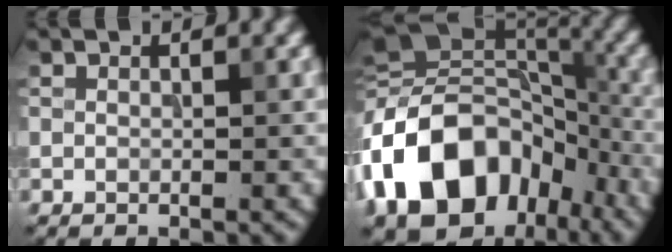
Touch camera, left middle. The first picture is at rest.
{"total": 16.4, "force": [-6.1, 11.3, 10.1], "torque": [-0.197, 0.011, -0.118]}